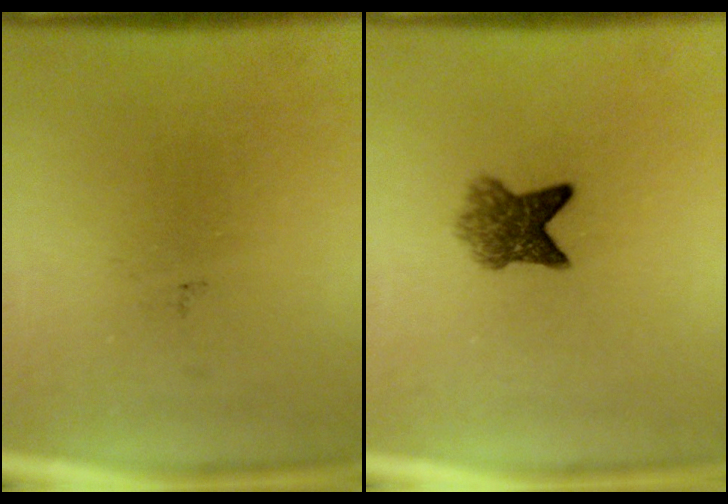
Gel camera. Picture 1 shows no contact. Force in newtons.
{"total": 4.7}